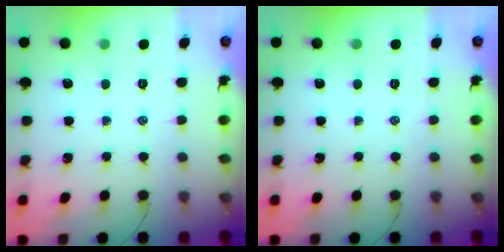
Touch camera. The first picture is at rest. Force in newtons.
{"total": 0.0}